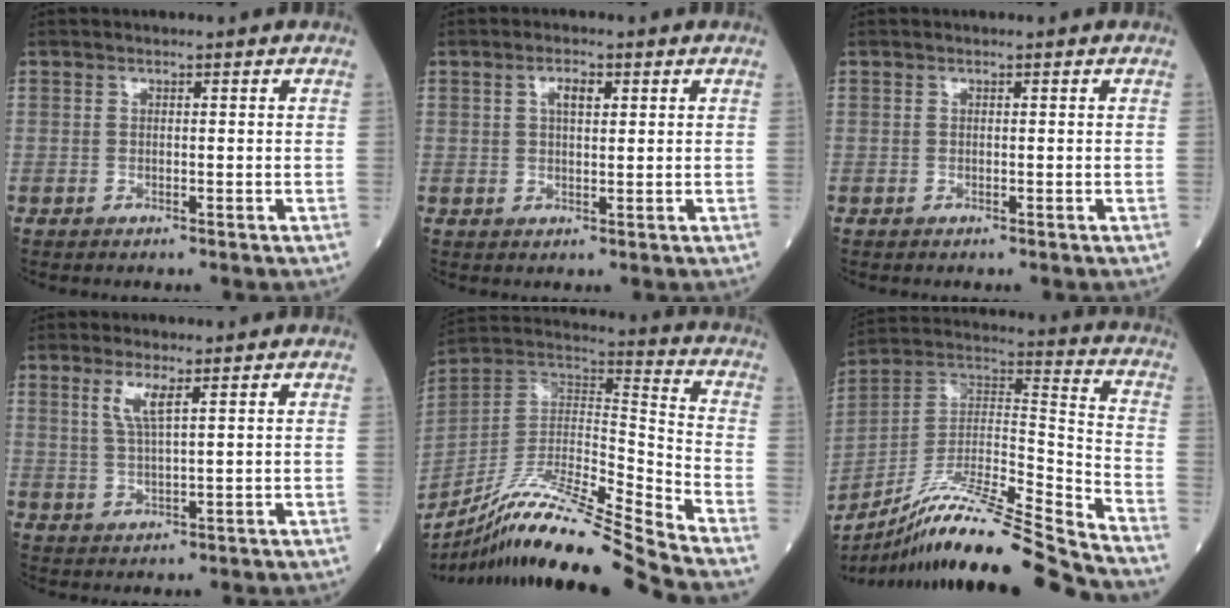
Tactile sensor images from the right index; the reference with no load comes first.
{"total": 2.7, "force": [1.1, 1.0, 2.3], "torque": [-0.044, 0.003, 0.020]}
{"total": 0.0}
{"total": 3.7, "force": [1.8, 0.1, 3.3], "torque": [-0.072, -0.003, 0.038]}
{"total": 20.8, "force": [-17.8, -2.0, 10.5], "torque": [-0.206, -0.006, -0.326]}
{"total": 22.6, "force": [-19.6, -1.1, 11.3], "torque": [-0.206, -0.003, -0.342]}